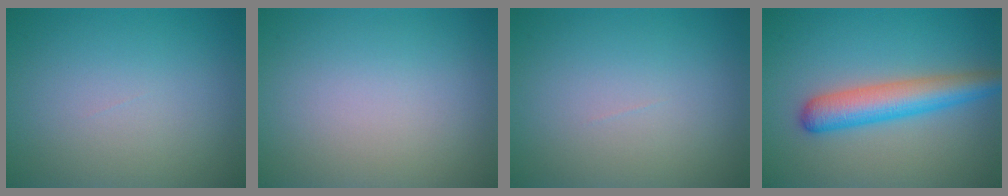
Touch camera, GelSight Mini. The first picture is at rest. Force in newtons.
{"total": 0.0}
{"total": 0.0}
{"total": 5.1, "press": 5.1, "slide": 0.1}